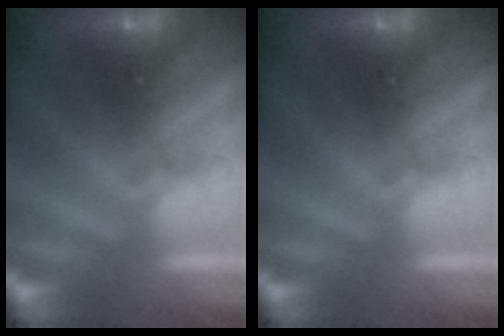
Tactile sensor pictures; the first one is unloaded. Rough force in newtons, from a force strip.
{"total": 0.0}